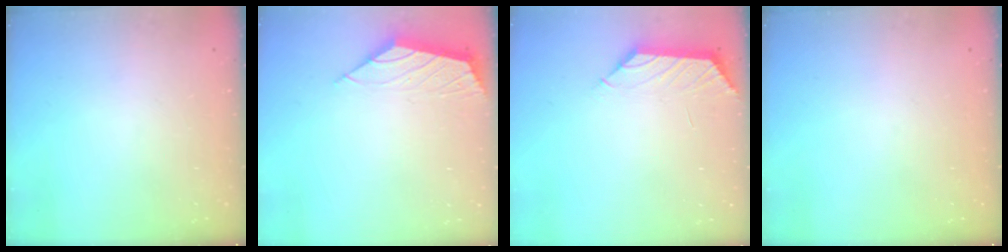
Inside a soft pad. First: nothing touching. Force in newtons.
{"total": 2.0, "press": 2.0, "slide": 0.5}
{"total": 1.2, "press": 1.1, "slide": 0.6}
{"total": 0.0}